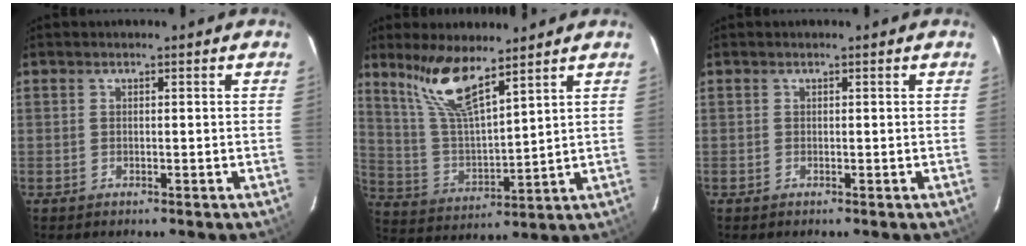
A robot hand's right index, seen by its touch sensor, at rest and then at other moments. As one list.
[{"total": 11.6, "force": [8.5, 2.0, 7.6], "torque": [-0.150, 0.003, 0.180]}, {"total": 0.0}]